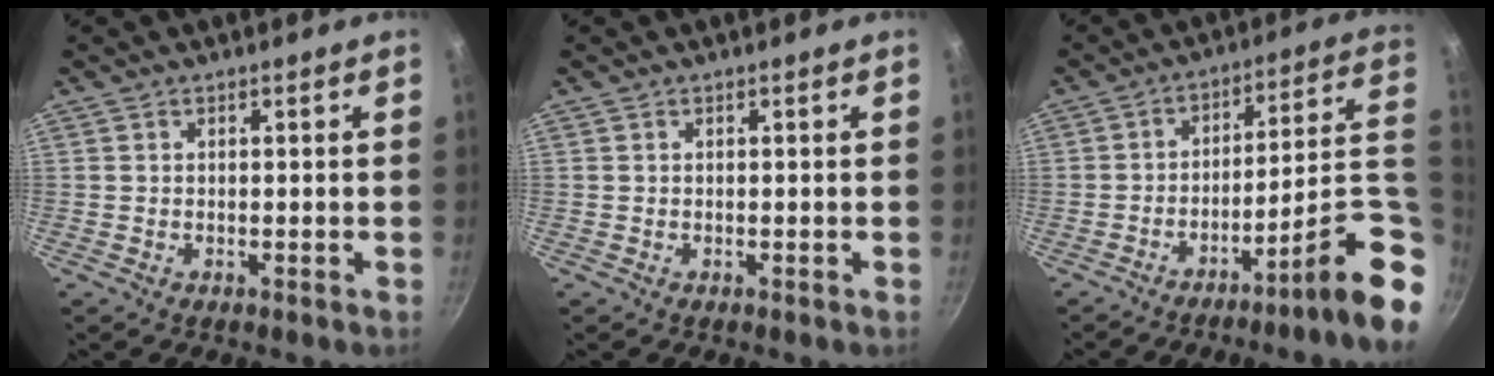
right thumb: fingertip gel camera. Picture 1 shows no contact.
{"total": 0.0}
{"total": 16.2, "force": [-5.9, 2.8, 14.8], "torque": [-0.186, 0.040, -0.088]}